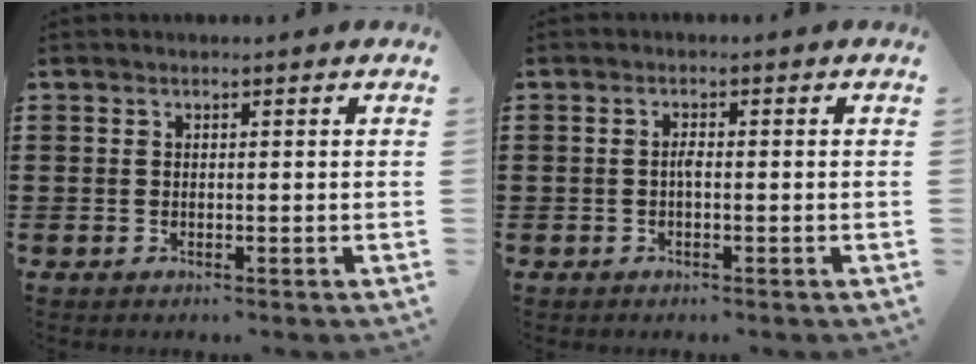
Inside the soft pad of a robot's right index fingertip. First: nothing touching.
{"total": 1.4, "force": [-0.3, 0.3, 1.3], "torque": [-0.026, 0.000, -0.006]}